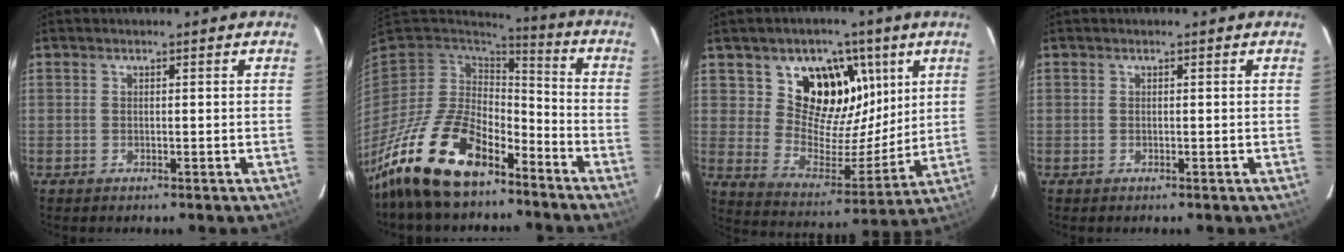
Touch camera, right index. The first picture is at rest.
{"total": 19.3, "force": [-12.9, 8.7, 11.4], "torque": [-0.240, -0.023, -0.235]}
{"total": 15.7, "force": [7.6, 11.7, 7.2], "torque": [-0.132, -0.006, 0.139]}
{"total": 0.0}